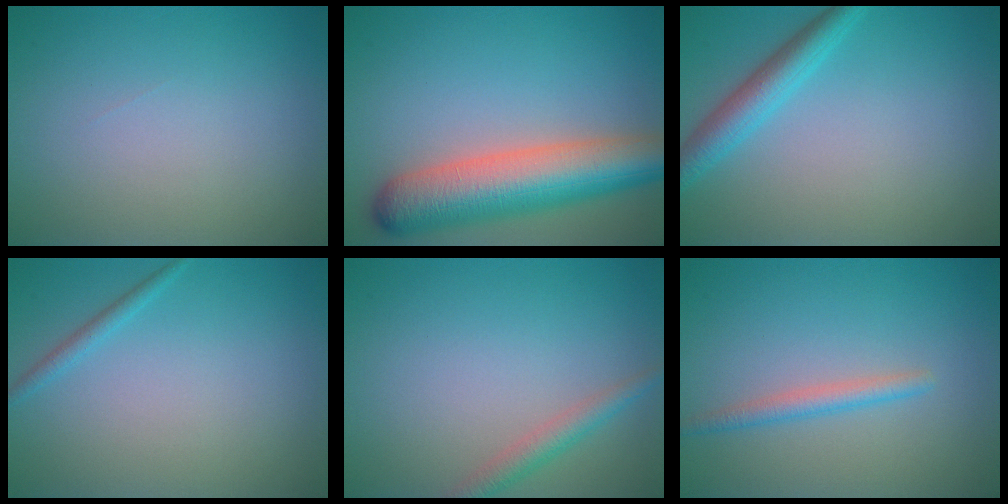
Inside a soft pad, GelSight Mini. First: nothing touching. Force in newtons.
{"total": 9.0, "press": 9.0, "slide": 0.6}
{"total": 3.4, "press": 3.4, "slide": 0.1}
{"total": 1.1, "press": 1.1, "slide": 0.1}
{"total": 2.2, "press": 2.2, "slide": 0.0}
{"total": 1.8, "press": 1.8, "slide": 0.1}